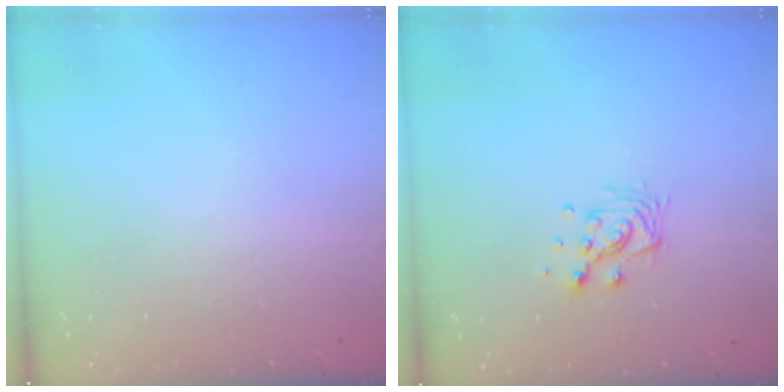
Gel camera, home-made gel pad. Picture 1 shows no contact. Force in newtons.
{"total": 9.8, "press": 9.8, "slide": 0.6}